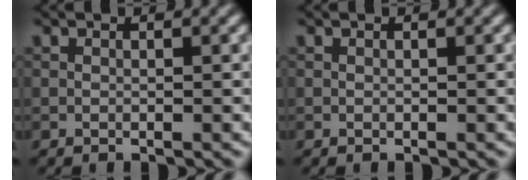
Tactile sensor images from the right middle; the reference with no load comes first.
{"total": 0.0}